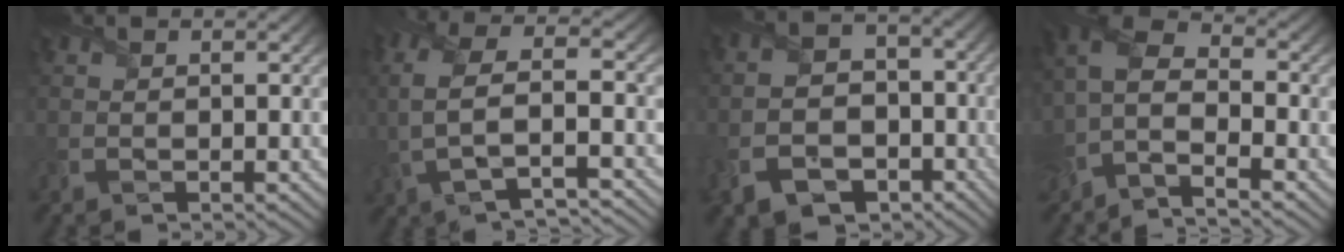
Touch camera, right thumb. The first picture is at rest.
{"total": 6.5, "force": [-1.6, 2.0, 6.0], "torque": [-0.144, 0.011, -0.038]}
{"total": 9.1, "force": [-4.9, 6.1, 4.5], "torque": [-0.098, -0.026, -0.095]}
{"total": 7.0, "force": [-3.4, 2.7, 5.5], "torque": [-0.122, 0.005, -0.088]}